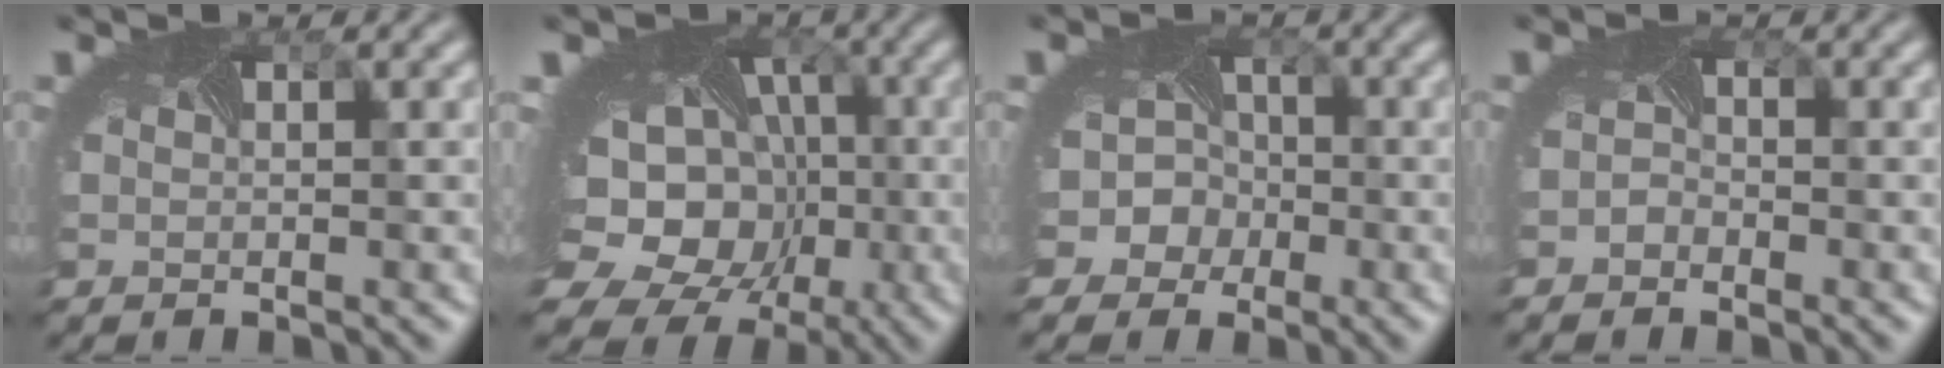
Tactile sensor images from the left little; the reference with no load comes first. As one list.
[{"total": 17.3, "force": [-3.2, 14.3, 9.1], "torque": [-0.152, -0.026, -0.064]}, {"total": 6.9, "force": [-2.2, 6.2, 2.1], "torque": [-0.028, 0.004, -0.064]}, {"total": 1.2, "force": [-1.0, 0.6, 0.0], "torque": [-0.006, -0.005, -0.024]}]